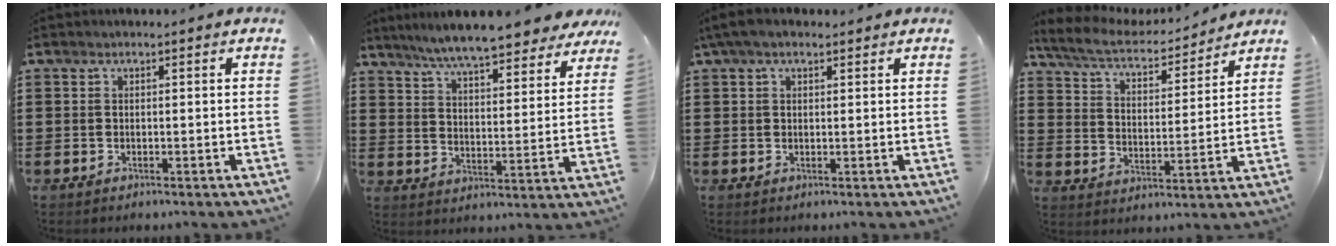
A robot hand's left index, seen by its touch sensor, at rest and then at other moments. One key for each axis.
{"total": 7.9, "fx": 7.4, "fy": -0.1, "fz": 2.9, "tx": -0.086, "ty": -0.040, "tz": 0.130}
{"total": 3.0, "fx": 1.7, "fy": 1.2, "fz": 2.1, "tx": -0.044, "ty": 0.008, "tz": 0.033}
{"total": 6.3, "fx": 5.6, "fy": 1.1, "fz": 2.6, "tx": -0.076, "ty": -0.033, "tz": 0.095}